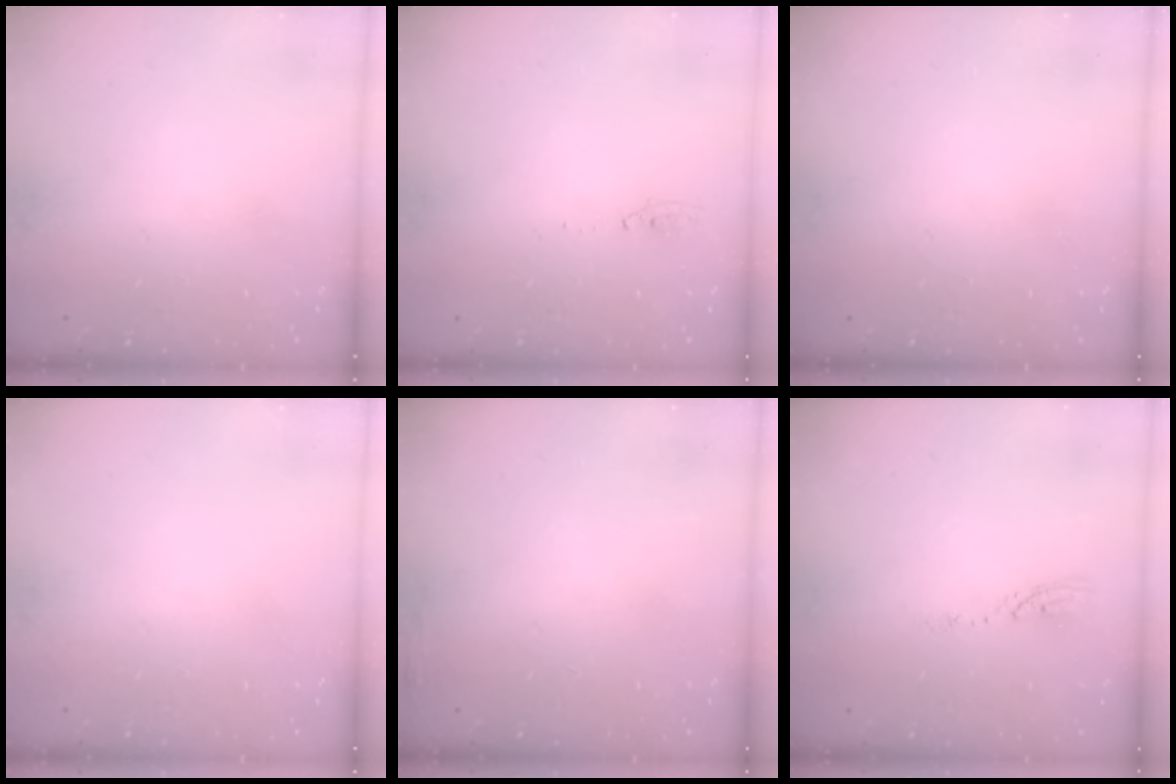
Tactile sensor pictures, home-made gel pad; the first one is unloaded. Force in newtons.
{"total": 4.3, "press": 4.1, "slide": 1.3}
{"total": 0.0}
{"total": 0.0}
{"total": 3.5, "press": 3.1, "slide": 1.6}
{"total": 4.1, "press": 4.1, "slide": 0.3}